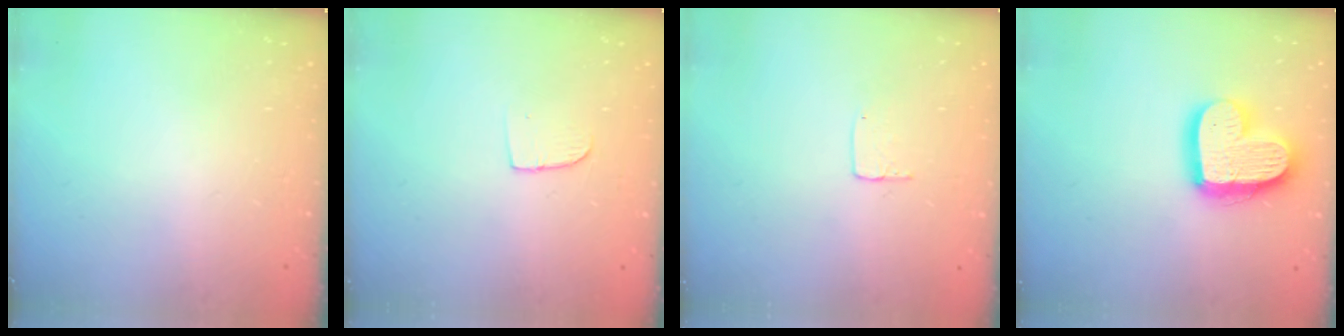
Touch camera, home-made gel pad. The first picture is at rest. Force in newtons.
{"total": 5.6, "press": 5.6, "slide": 0.4}
{"total": 3.5, "press": 3.5, "slide": 0.2}
{"total": 17.4, "press": 17.3, "slide": 1.6}